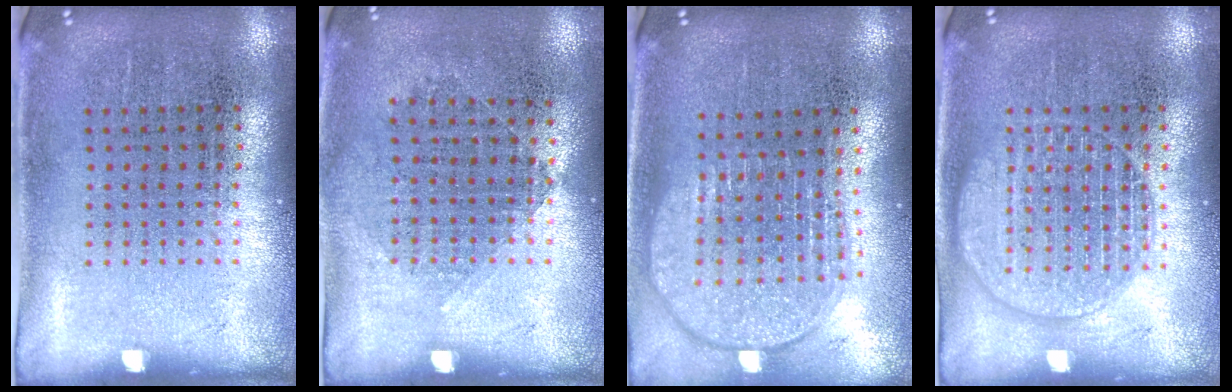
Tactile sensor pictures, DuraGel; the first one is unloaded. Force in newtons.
{"total": 1.0, "press": 0.9, "slide": 0.4}
{"total": 1.9, "press": 1.6, "slide": 1.0}
{"total": 3.0, "press": 2.9, "slide": 0.4}